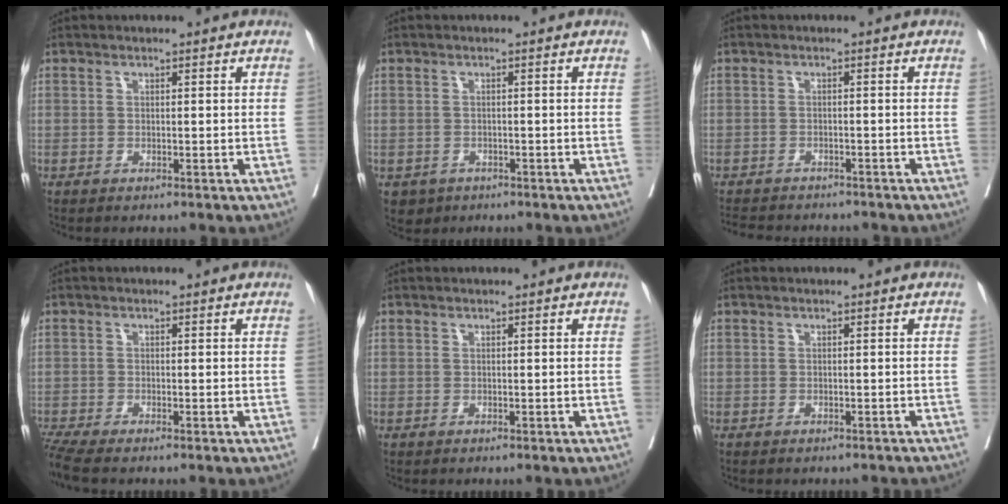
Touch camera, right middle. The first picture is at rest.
{"total": 2.9, "force": [-1.7, 2.3, 0.4], "torque": [-0.005, 0.002, -0.025]}
{"total": 9.6, "force": [-8.6, 2.6, 3.2], "torque": [-0.060, -0.008, -0.115]}
{"total": 3.0, "force": [-2.7, -0.4, 1.3], "torque": [-0.033, -0.014, -0.057]}
{"total": 0.0}
{"total": 3.3, "force": [-3.0, 0.7, 0.9], "torque": [-0.014, -0.007, -0.038]}